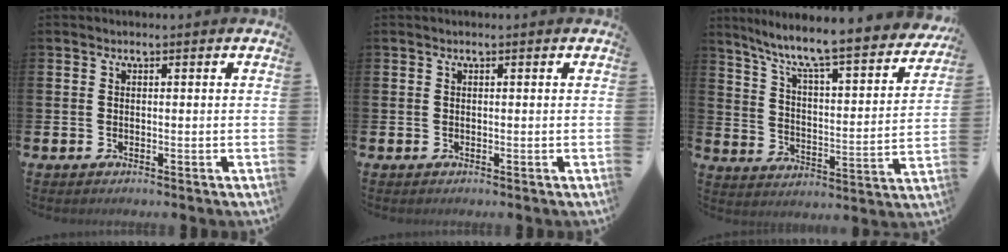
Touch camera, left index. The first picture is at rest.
{"total": 0.0}
{"total": 8.2, "force": [7.3, 0.8, 3.6], "torque": [-0.102, -0.062, 0.117]}